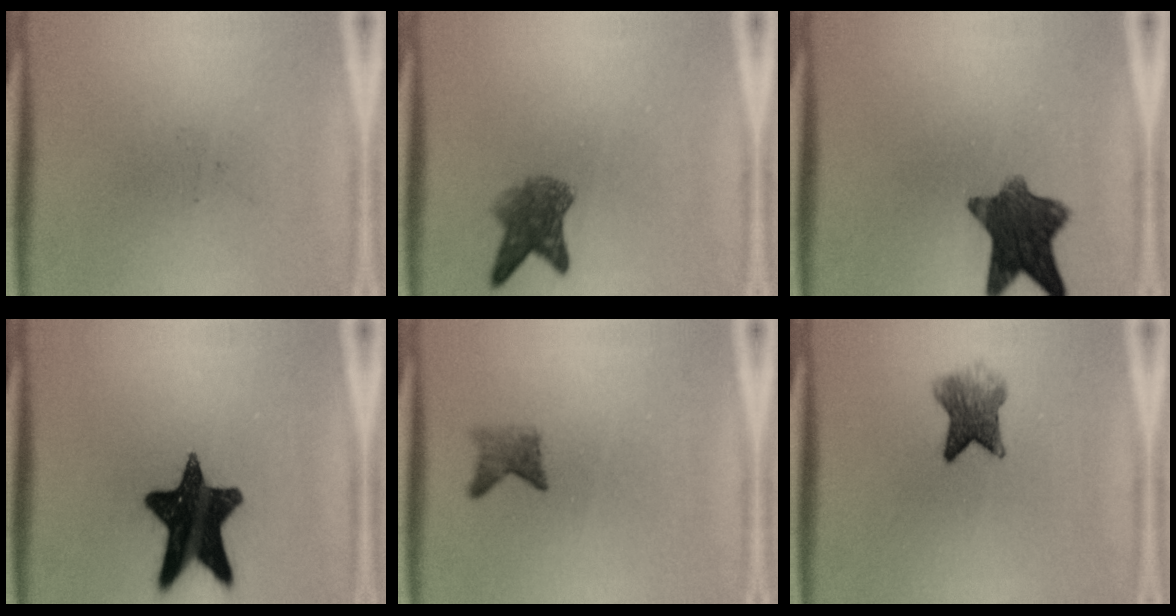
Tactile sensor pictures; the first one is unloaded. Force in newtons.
{"total": 5.3}
{"total": 9.5}
{"total": 15.9}
{"total": 2.0}
{"total": 4.8}